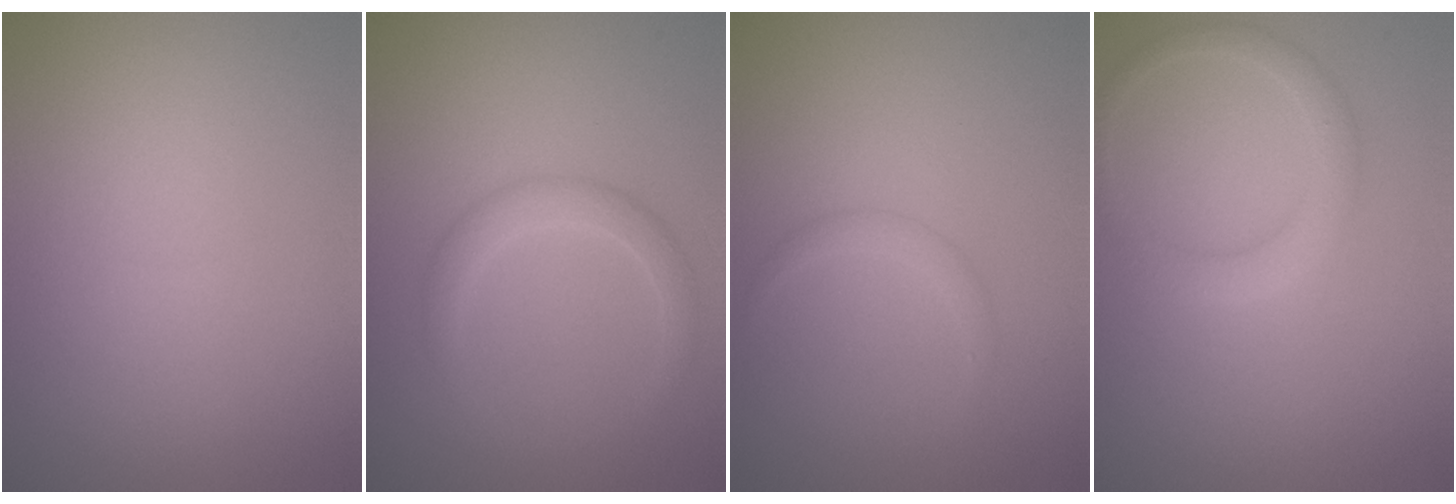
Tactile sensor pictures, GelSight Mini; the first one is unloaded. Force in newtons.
{"total": 2.1, "press": 2.1, "slide": 0.1}
{"total": 1.0, "press": 1.0, "slide": 0.0}
{"total": 2.2, "press": 2.2, "slide": 0.2}